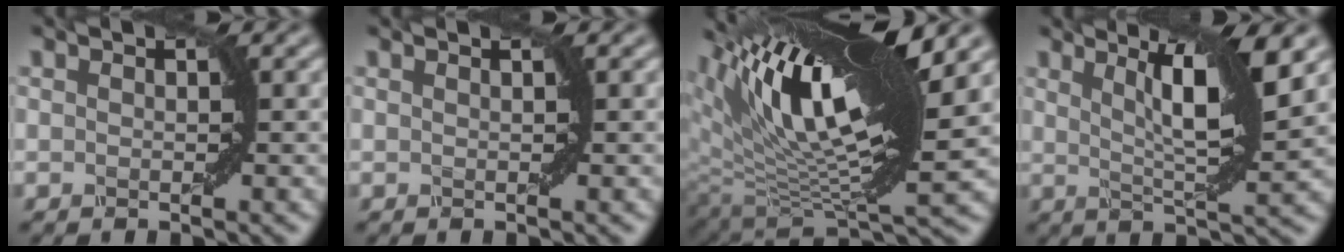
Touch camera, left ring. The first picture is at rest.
{"total": 1.0, "force": [0.6, 0.5, 0.7], "torque": [0.001, -0.007, -0.004]}
{"total": 13.9, "force": [6.8, 4.2, 11.3], "torque": [-0.206, 0.014, 0.123]}
{"total": 6.6, "force": [2.7, 1.1, 5.9], "torque": [-0.087, -0.001, 0.052]}